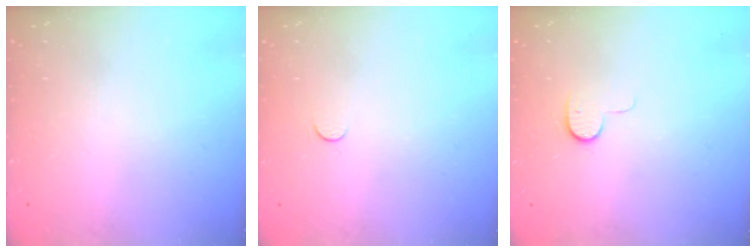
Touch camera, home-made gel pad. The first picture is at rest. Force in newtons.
{"total": 3.5, "press": 3.5, "slide": 0.4}
{"total": 6.8, "press": 6.8, "slide": 0.6}